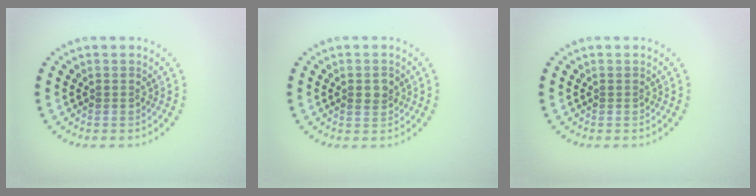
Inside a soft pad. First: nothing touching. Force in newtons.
{"total": 1.6, "press": 1.6, "slide": 0.3}
{"total": 0.0}